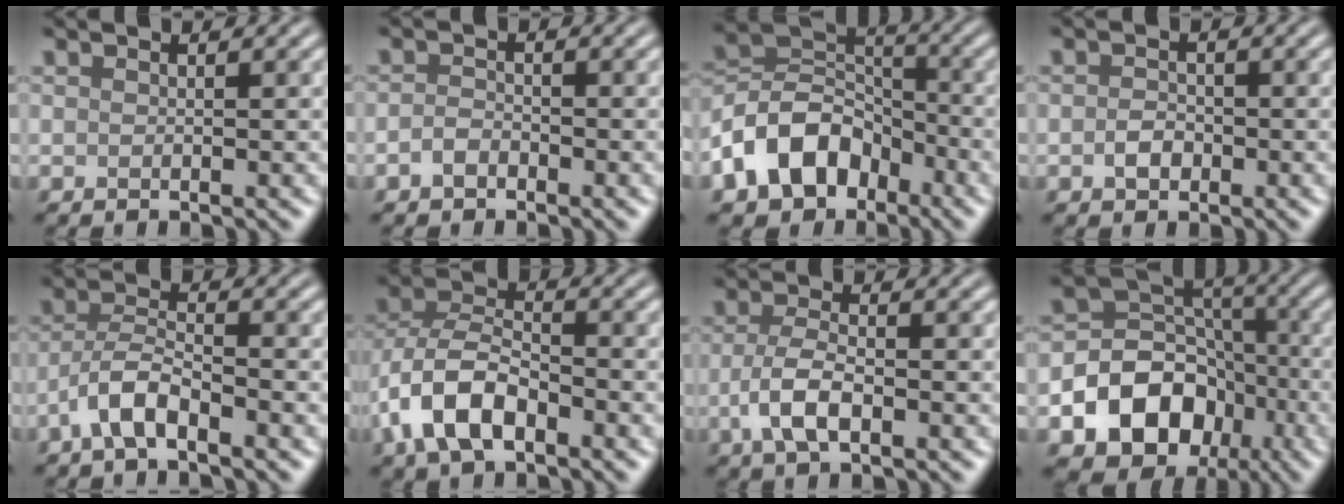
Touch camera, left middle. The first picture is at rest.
{"total": 1.4, "force": [-0.8, 0.9, 0.7], "torque": [-0.016, 0.004, -0.020]}
{"total": 8.8, "force": [-4.5, 6.1, 4.5], "torque": [-0.081, 0.007, -0.102]}
{"total": 1.7, "force": [-0.5, 1.2, 1.0], "torque": [-0.020, 0.002, -0.014]}
{"total": 3.7, "force": [-2.3, 1.1, 2.7], "torque": [-0.055, 0.012, -0.053]}
{"total": 7.3, "force": [-3.2, 4.0, 5.1], "torque": [-0.105, 0.004, -0.071]}
{"total": 3.7, "force": [-1.3, 1.6, 3.1], "torque": [-0.068, 0.000, -0.030]}
{"total": 11.2, "force": [-4.4, 8.9, 5.2], "torque": [-0.079, 0.000, -0.099]}